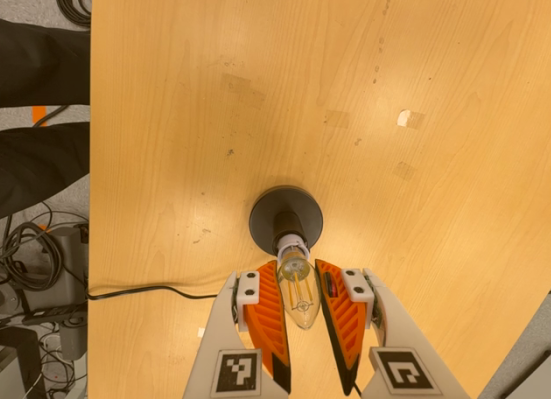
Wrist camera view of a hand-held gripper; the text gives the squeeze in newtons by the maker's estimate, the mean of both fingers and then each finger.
{"total": 13.7, "left": 15.0, "right": 12.4}